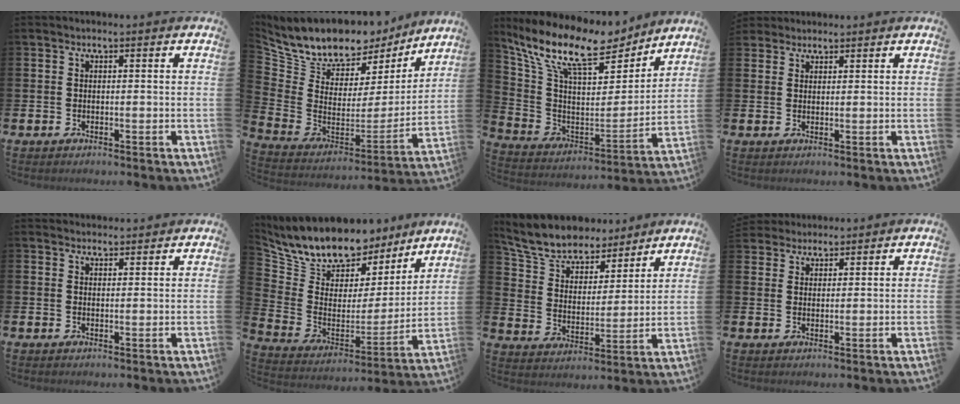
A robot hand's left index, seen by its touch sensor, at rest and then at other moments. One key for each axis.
{"total": 10.8, "fx": 9.5, "fy": 4.4, "fz": 2.5, "tx": -0.111, "ty": -0.055, "tz": 0.171}
{"total": 12.8, "fx": 10.3, "fy": 4.6, "fz": 6.0, "tx": -0.163, "ty": -0.059, "tz": 0.180}
{"total": 2.4, "fx": 2.2, "fy": 0.9, "fz": 0.0, "tx": 0.003, "ty": -0.004, "tz": 0.040}
{"total": 2.4, "fx": 2.3, "fy": 0.6, "fz": 0.0, "tx": 0.008, "ty": -0.011, "tz": 0.040}
{"total": 11.6, "fx": 10.8, "fy": 3.8, "fz": 1.5, "tx": -0.093, "ty": -0.078, "tz": 0.194}
{"total": 8.6, "fx": 8.0, "fy": 2.8, "fz": 1.7, "tx": -0.079, "ty": -0.053, "tz": 0.145}
{"total": 3.3, "fx": 3.2, "fy": 0.9, "fz": -0.4, "tx": -0.002, "ty": -0.010, "tz": 0.060}